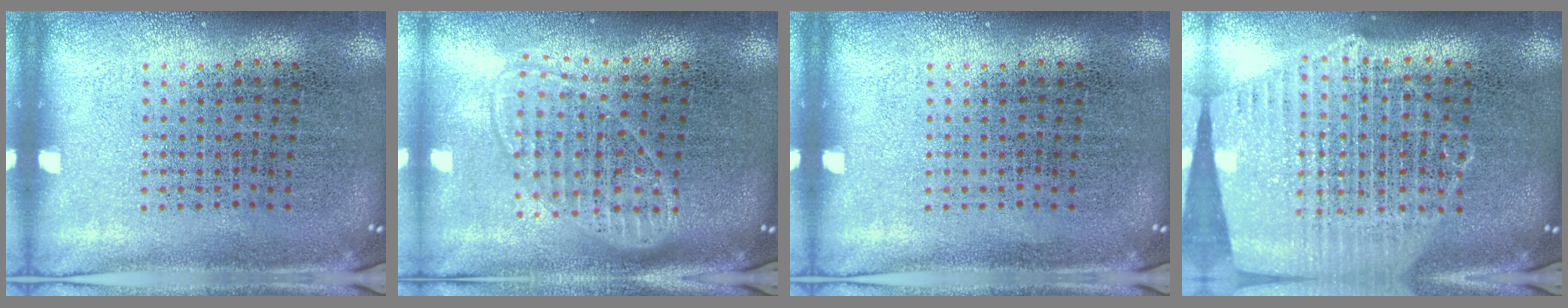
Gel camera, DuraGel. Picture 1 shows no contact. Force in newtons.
{"total": 1.8, "press": 1.5, "slide": 1.0}
{"total": 0.0}
{"total": 1.9, "press": 1.8, "slide": 0.7}